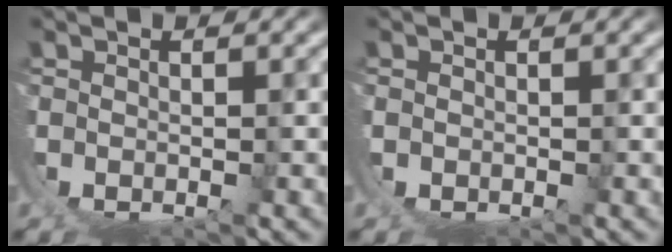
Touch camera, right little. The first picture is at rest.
{"total": 0.6, "force": [0.2, 0.5, 0.0], "torque": [-0.002, 0.001, 0.001]}